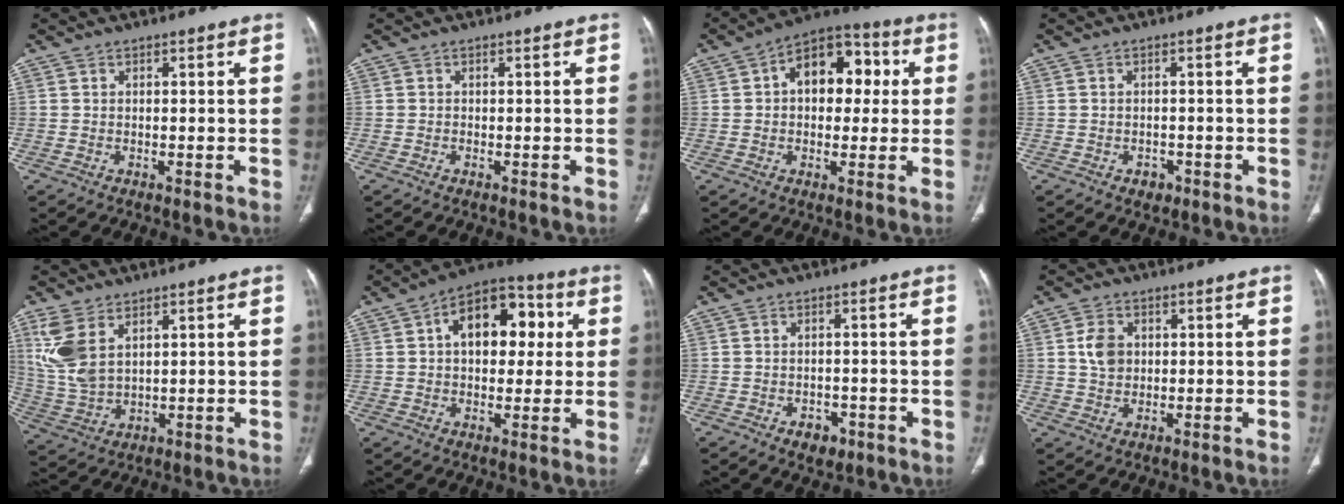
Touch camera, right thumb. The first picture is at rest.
{"total": 0.0}
{"total": 13.2, "force": [2.4, 8.6, 9.8], "torque": [-0.099, 0.028, 0.026]}
{"total": 2.0, "force": [-1.1, 1.5, 0.8], "torque": [-0.003, 0.005, -0.010]}
{"total": 9.7, "force": [4.3, 5.2, 6.9], "torque": [-0.157, -0.010, 0.103]}
{"total": 15.0, "force": [3.3, 9.3, 11.3], "torque": [-0.125, 0.022, 0.042]}
{"total": 3.4, "force": [-1.8, 2.4, 1.7], "torque": [-0.010, 0.007, -0.018]}
{"total": 4.8, "force": [0.9, 3.7, 2.9], "torque": [-0.044, -0.004, 0.016]}